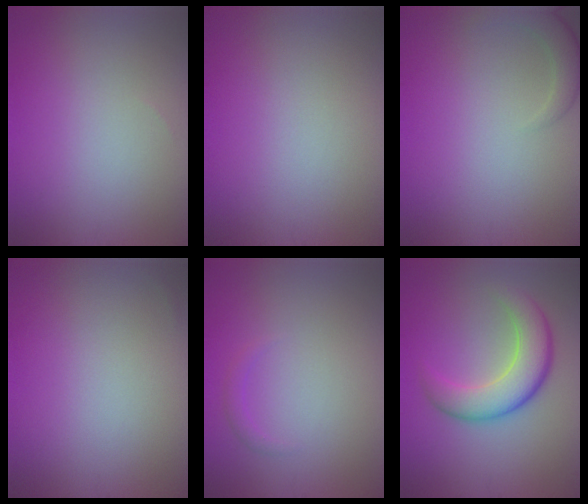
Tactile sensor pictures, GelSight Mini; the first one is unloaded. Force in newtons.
{"total": 0.0}
{"total": 2.3, "press": 2.3, "slide": 0.2}
{"total": 0.0}
{"total": 0.8, "press": 0.8, "slide": 0.1}
{"total": 5.9, "press": 5.8, "slide": 0.4}